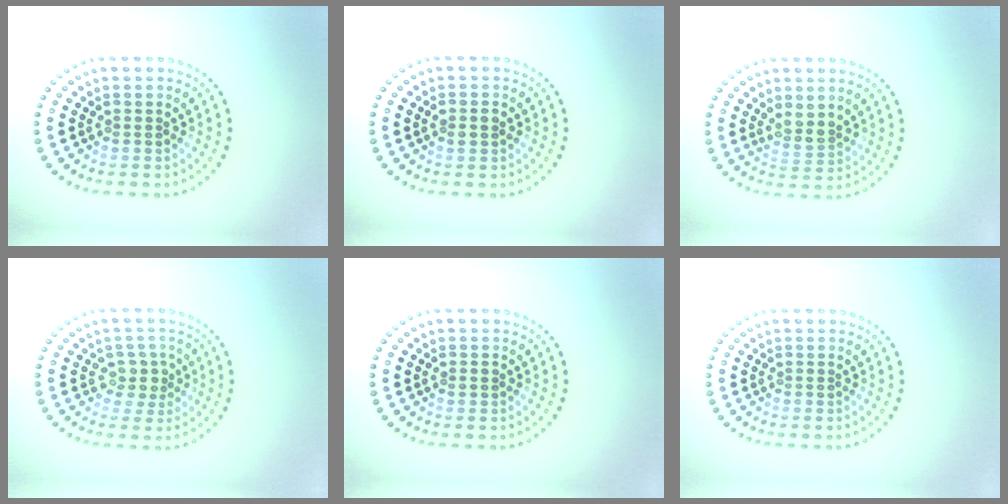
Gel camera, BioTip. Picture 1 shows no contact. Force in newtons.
{"total": 1.4, "press": 1.3, "slide": 0.1}
{"total": 2.2, "press": 1.9, "slide": 1.1}
{"total": 2.5, "press": 2.2, "slide": 1.1}
{"total": 0.9, "press": 0.9, "slide": 0.1}
{"total": 0.0}